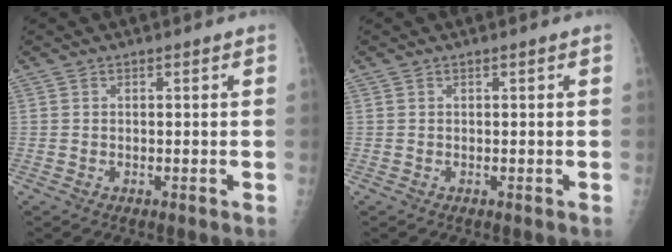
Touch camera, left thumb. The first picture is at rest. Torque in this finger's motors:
{"motor_torque": [-0.02, 0.01, 0.00, 0.00, 0.00]}